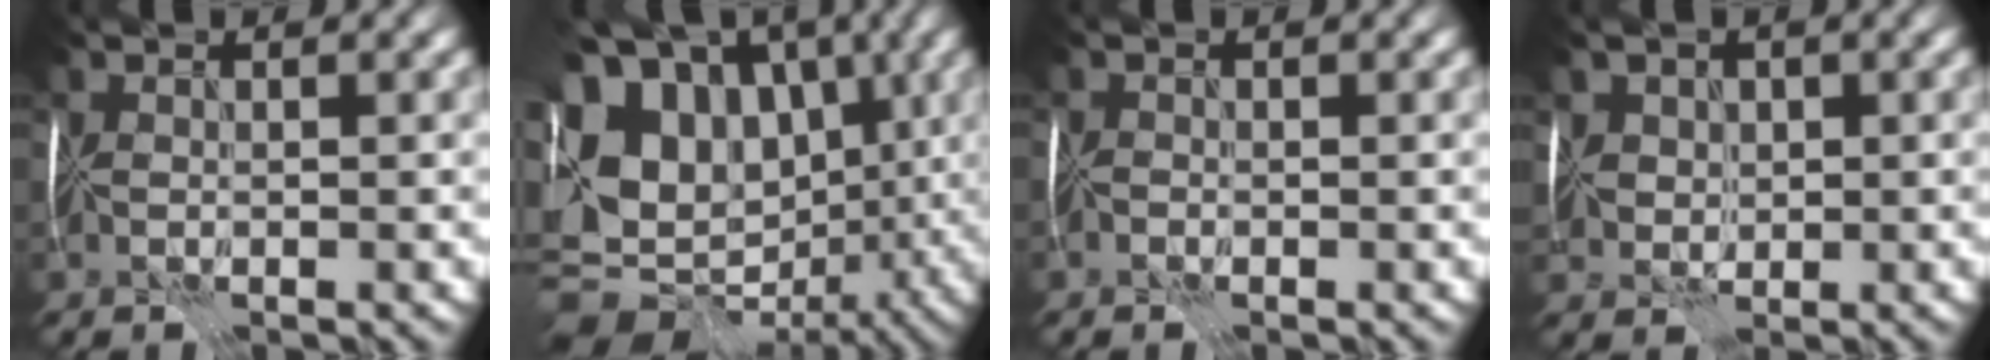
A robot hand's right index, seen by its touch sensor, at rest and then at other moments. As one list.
[{"total": 16.6, "force": [2.7, 13.0, 10.0], "torque": [-0.191, 0.014, 0.045]}, {"total": 0.7, "force": [-0.6, -0.2, -0.3], "torque": [0.010, 0.002, -0.012]}, {"total": 4.0, "force": [2.2, 3.0, 1.5], "torque": [-0.032, 0.019, 0.029]}]